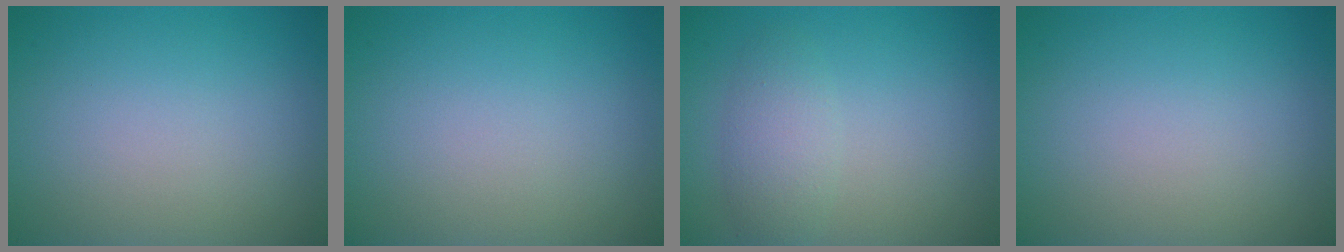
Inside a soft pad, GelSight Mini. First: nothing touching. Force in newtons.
{"total": 0.0}
{"total": 2.4, "press": 2.4, "slide": 0.1}
{"total": 0.0}